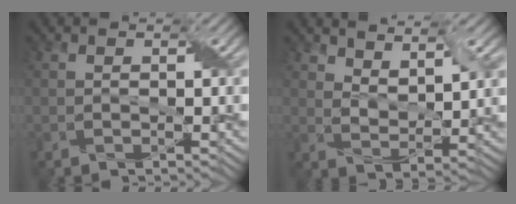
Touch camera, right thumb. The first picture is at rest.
{"total": 5.7, "force": [4.1, 2.1, 3.4], "torque": [-0.066, -0.001, 0.076]}